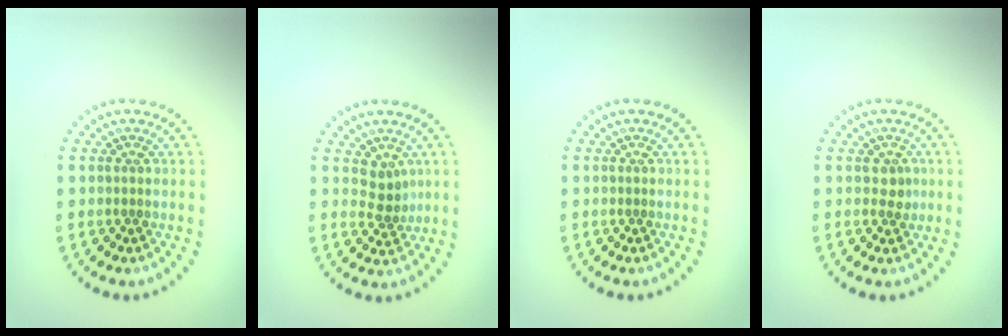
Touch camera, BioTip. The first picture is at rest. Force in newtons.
{"total": 2.0, "press": 1.5, "slide": 1.4}
{"total": 0.0}
{"total": 1.2, "press": 1.1, "slide": 0.5}